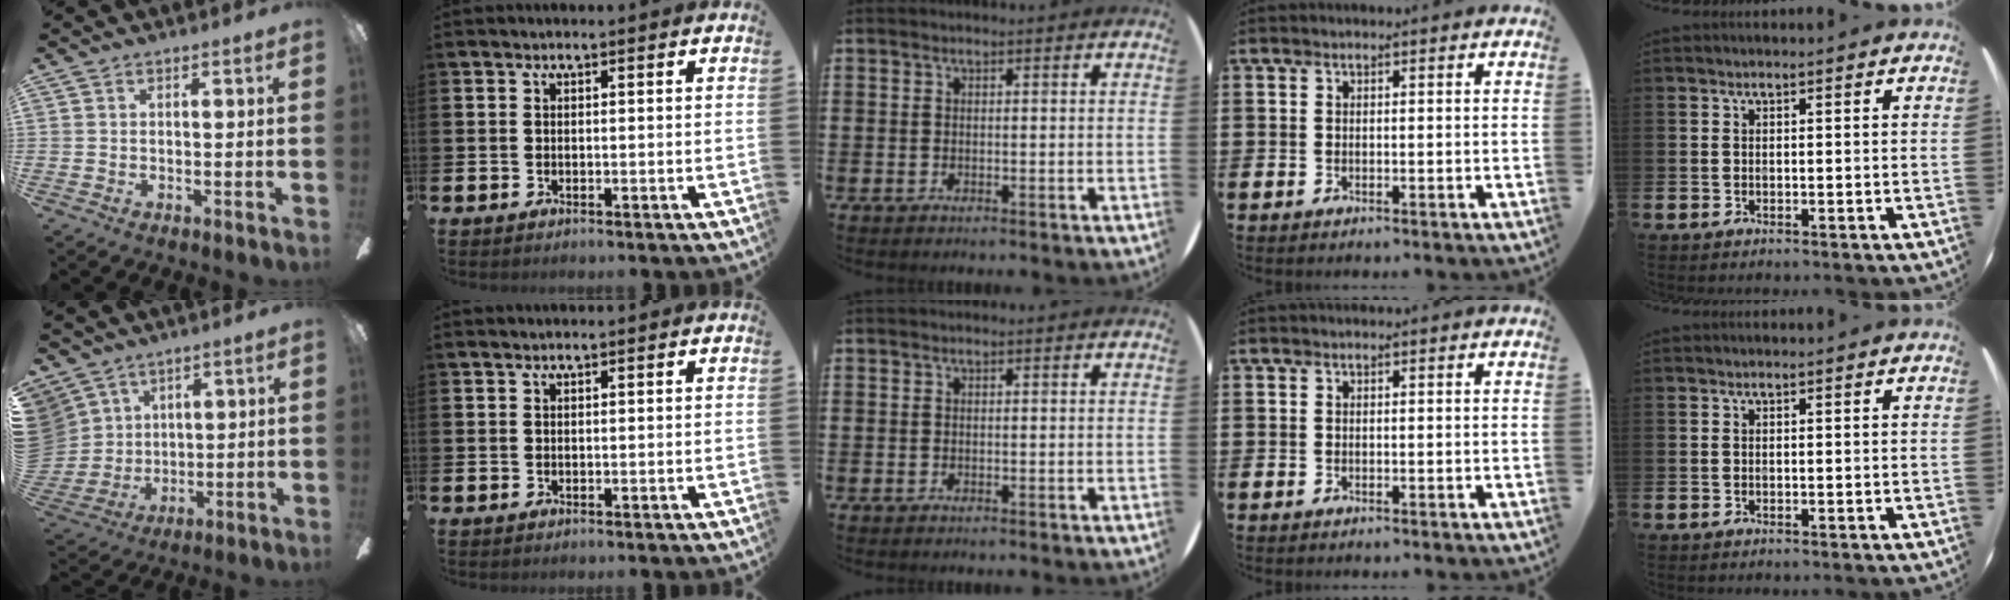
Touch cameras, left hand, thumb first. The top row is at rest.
{"thumb": {"total": 9.8, "force": [4.6, 8.5, 1.6], "torque": [-0.073, -0.029, 0.096]}, "index": {"total": 0.7, "force": [0.6, 0.1, 0.3], "torque": [-0.004, 0.002, 0.010]}}